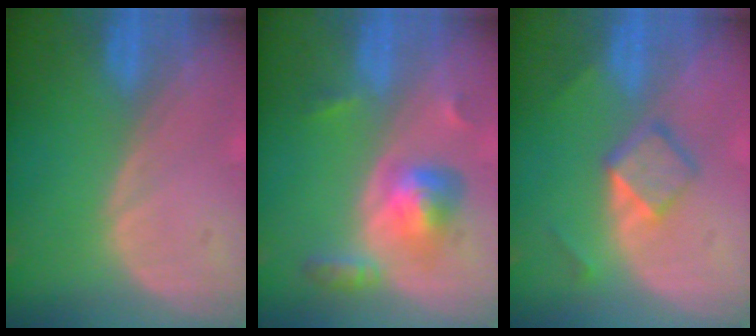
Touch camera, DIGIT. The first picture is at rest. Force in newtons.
{"total": 6.2, "press": 5.5, "slide": 2.8}
{"total": 4.3, "press": 4.3, "slide": 0.6}